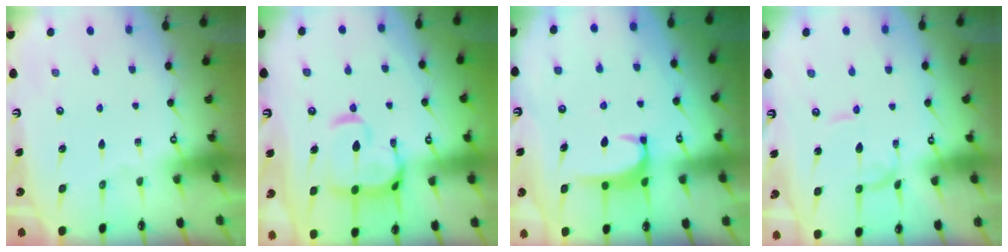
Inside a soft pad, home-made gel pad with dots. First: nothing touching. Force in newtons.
{"total": 12.2, "press": 12.1, "slide": 1.6}
{"total": 1.9, "press": 1.9, "slide": 0.6}
{"total": 0.6, "press": 0.6, "slide": 0.1}